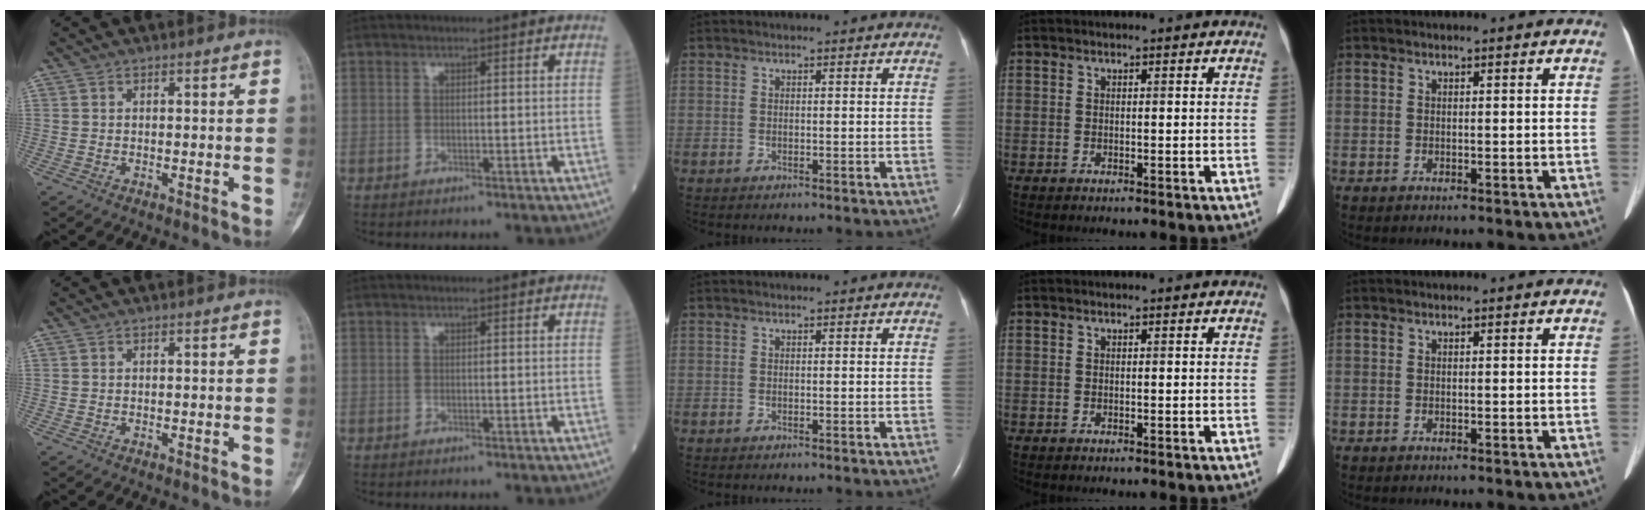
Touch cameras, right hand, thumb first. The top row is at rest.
{}